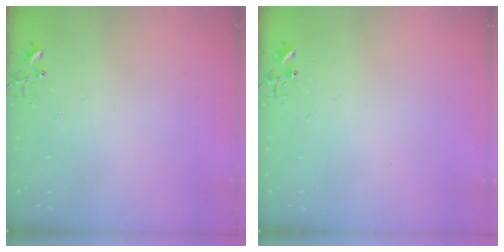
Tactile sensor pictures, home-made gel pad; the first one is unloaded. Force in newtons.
{"total": 0.0}